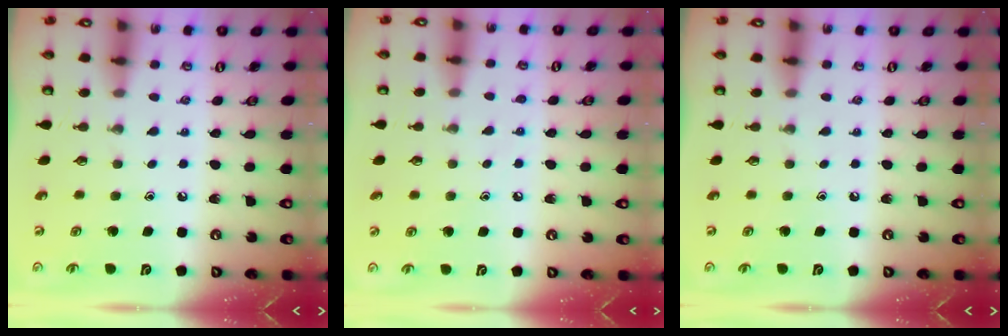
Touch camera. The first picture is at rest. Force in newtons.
{"total": 4.4, "press": 4.3, "slide": 0.3}
{"total": 0.0}